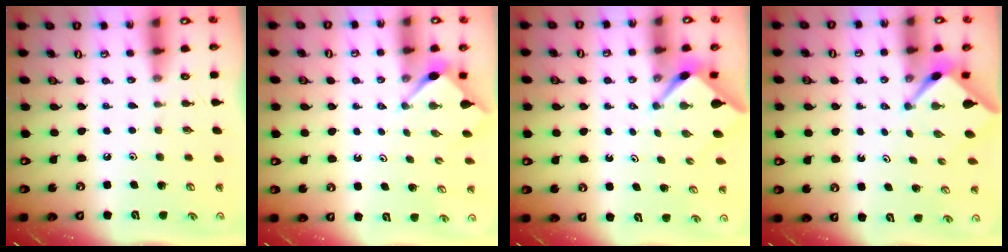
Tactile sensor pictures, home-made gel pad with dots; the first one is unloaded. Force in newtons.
{"total": 2.8, "press": 2.8, "slide": 0.3}
{"total": 2.6, "press": 2.5, "slide": 0.4}
{"total": 2.7, "press": 2.7, "slide": 0.2}